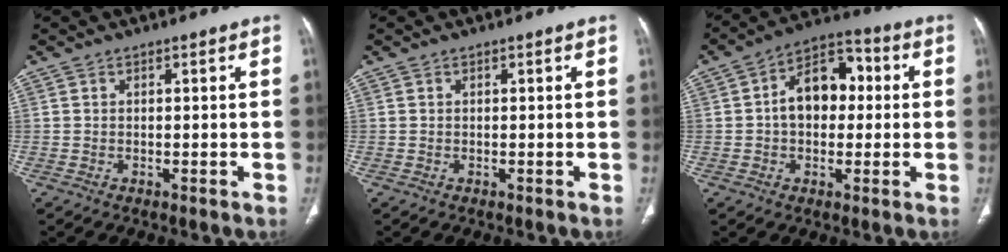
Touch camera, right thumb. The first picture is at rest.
{"total": 0.0}
{"total": 11.8, "force": [0.9, 8.0, 8.7], "torque": [-0.108, 0.032, 0.005]}